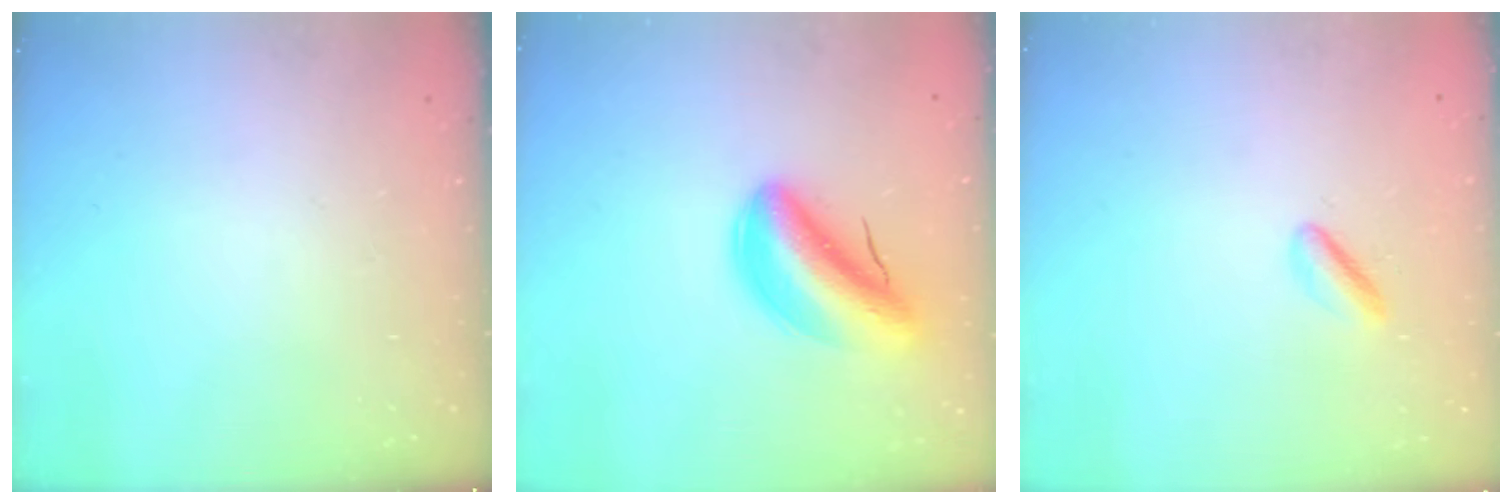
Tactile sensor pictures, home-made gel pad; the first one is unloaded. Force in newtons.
{"total": 7.0, "press": 6.6, "slide": 2.6}
{"total": 2.1, "press": 1.9, "slide": 0.9}